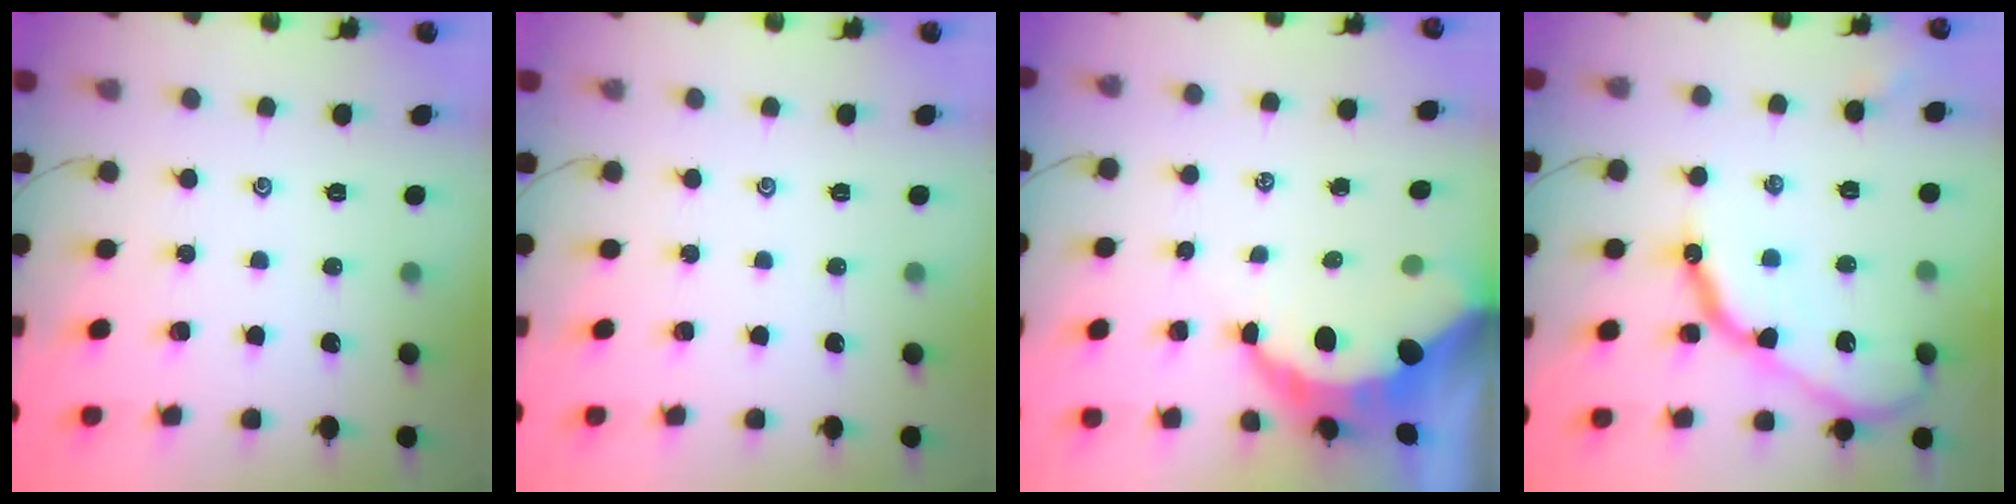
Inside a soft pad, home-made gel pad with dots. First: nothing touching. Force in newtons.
{"total": 0.0}
{"total": 8.5, "press": 8.5, "slide": 0.7}
{"total": 14.1, "press": 14.1, "slide": 1.0}